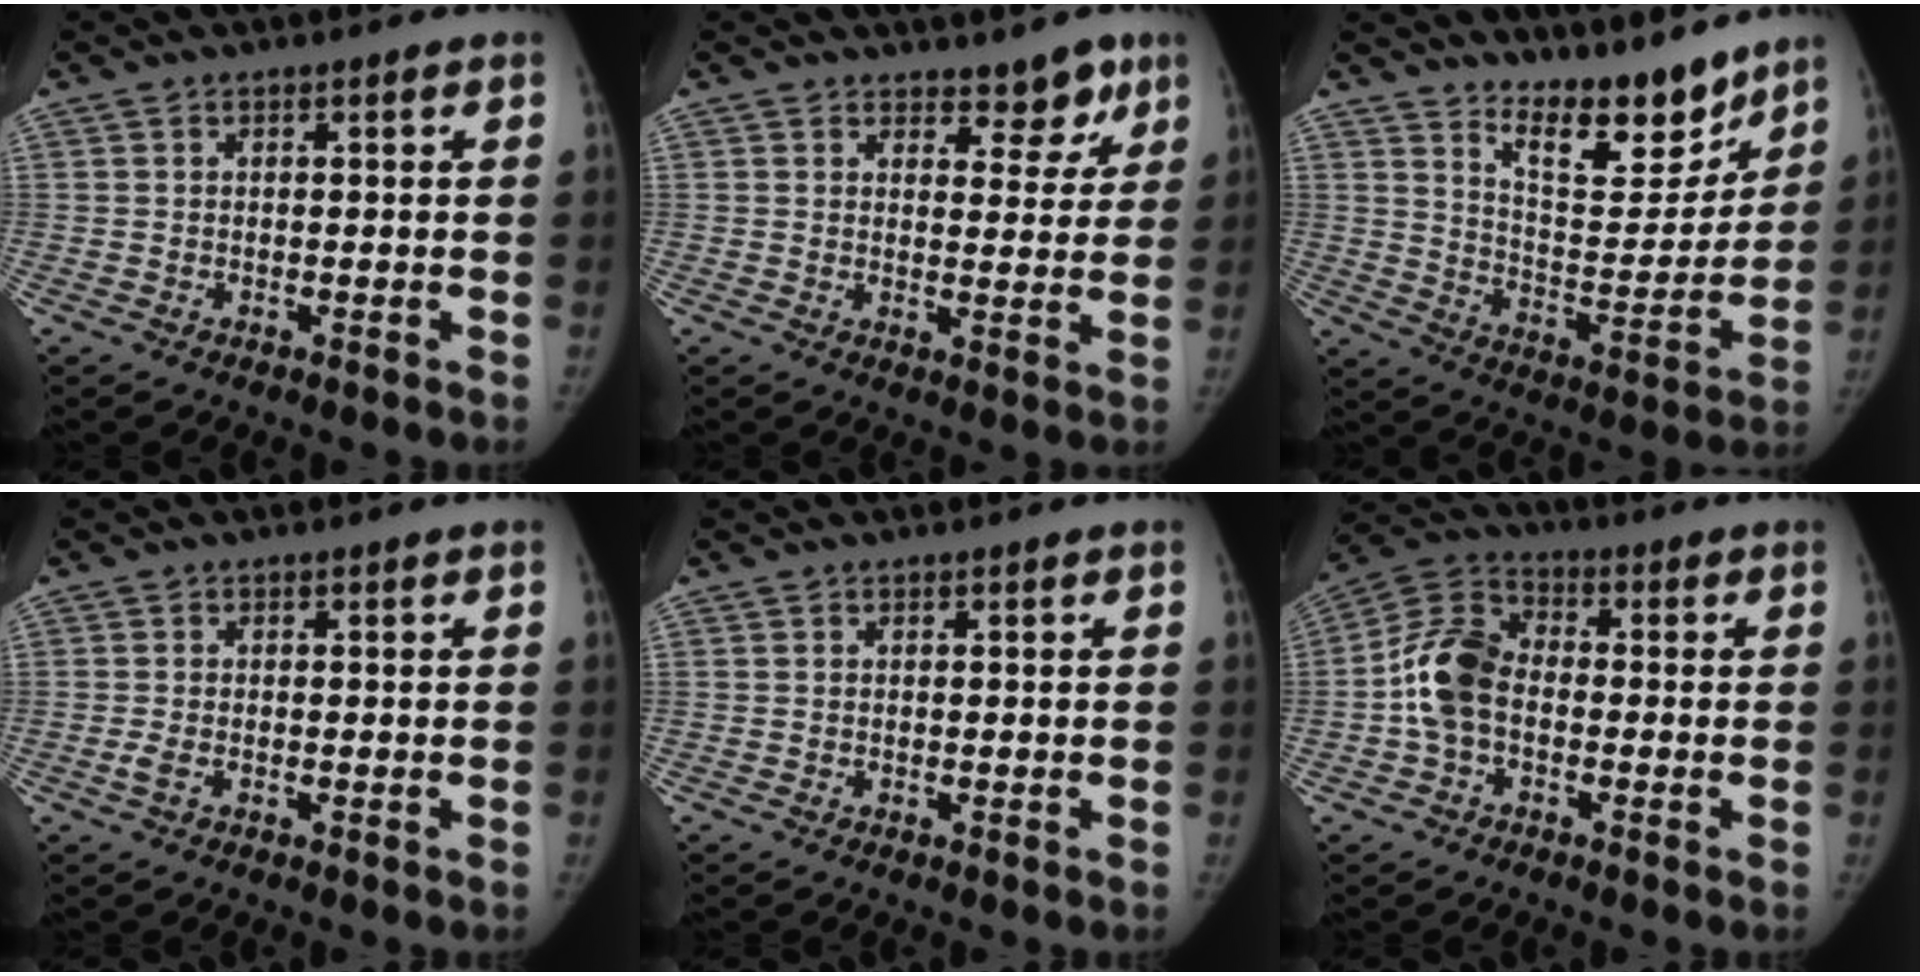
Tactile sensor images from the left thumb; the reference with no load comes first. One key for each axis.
{"total": 5.4, "fx": 4.1, "fy": 3.0, "fz": 1.9, "tx": 0.015, "ty": -0.025, "tz": 0.055}
{"total": 13.4, "fx": 11.2, "fy": 4.4, "fz": 5.9, "tx": -0.053, "ty": -0.095, "tz": 0.192}
{"total": 1.6, "fx": -0.6, "fy": 0.7, "fz": 1.3, "tx": -0.034, "ty": -0.002, "tz": -0.013}
{"total": 0.0}
{"total": 10.0, "fx": -1.5, "fy": 6.7, "fz": 7.2, "tx": -0.140, "ty": 0.031, "tz": -0.043}